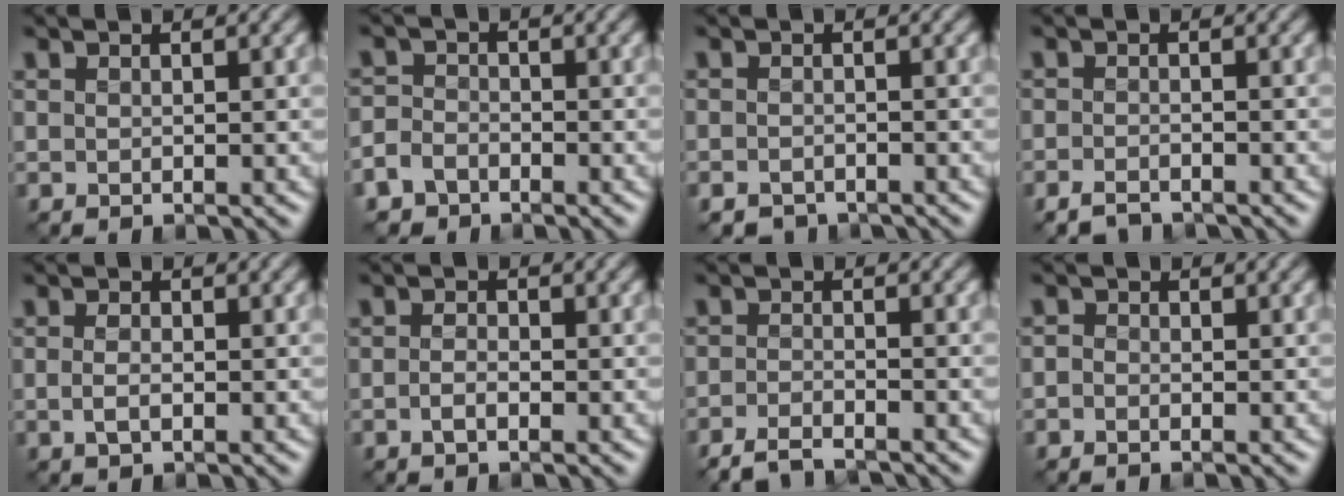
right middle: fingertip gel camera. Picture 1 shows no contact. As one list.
[{"total": 4.6, "force": [-3.2, 3.1, 1.0], "torque": [0.004, -0.009, -0.064]}, {"total": 2.0, "force": [-1.8, 0.8, 0.4], "torque": [-0.004, -0.004, -0.037]}, {"total": 2.1, "force": [-1.8, 0.7, 0.7], "torque": [-0.014, -0.003, -0.040]}, {"total": 1.6, "force": [-0.4, 0.9, 1.3], "torque": [-0.032, -0.002, -0.010]}, {"total": 1.4, "force": [-0.7, 0.7, 1.0], "torque": [-0.024, 0.000, -0.019]}, {"total": 2.7, "force": [-2.6, 0.4, 0.9], "torque": [-0.018, -0.004, -0.055]}, {"total": 0.9, "force": [-0.6, 0.6, 0.2], "torque": [-0.003, -0.003, -0.017]}]